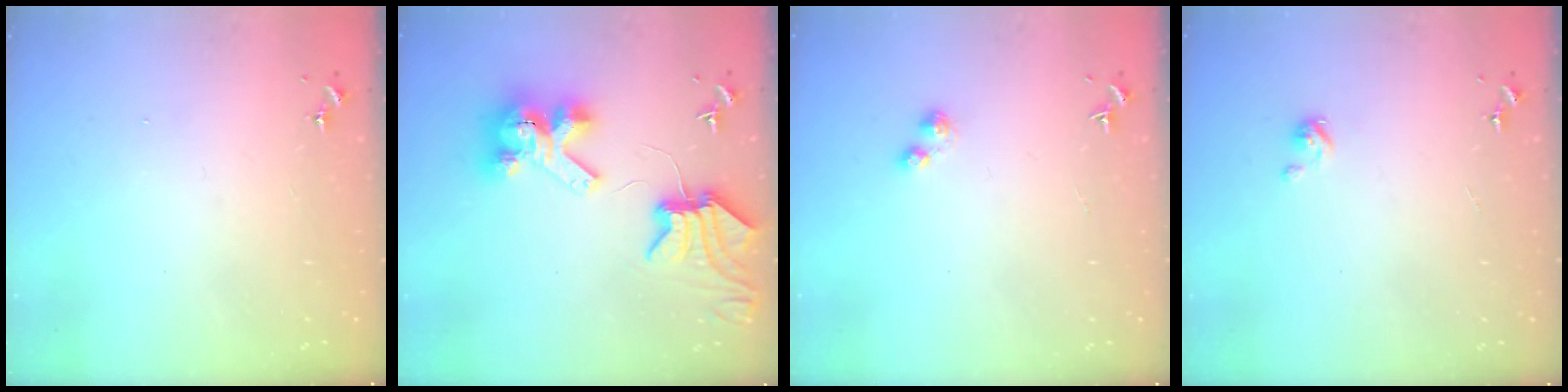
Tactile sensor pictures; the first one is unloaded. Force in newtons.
{"total": 10.2, "press": 10.1, "slide": 1.5}
{"total": 2.1, "press": 2.1, "slide": 0.4}
{"total": 2.9, "press": 2.9, "slide": 0.2}